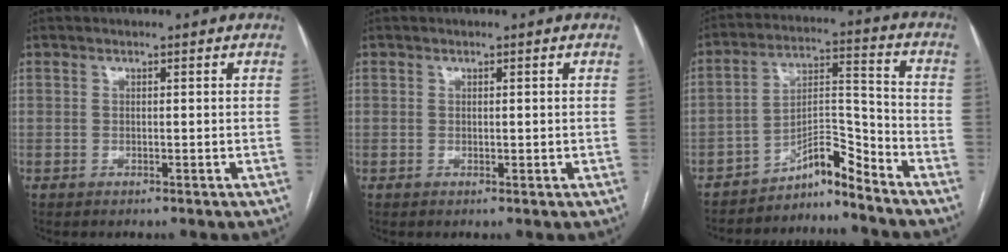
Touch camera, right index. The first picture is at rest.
{"total": 0.7, "force": [0.2, 0.5, 0.4], "torque": [-0.002, -0.001, 0.003]}
{"total": 6.5, "force": [-6.2, 0.6, 1.8], "torque": [-0.019, 0.039, -0.102]}